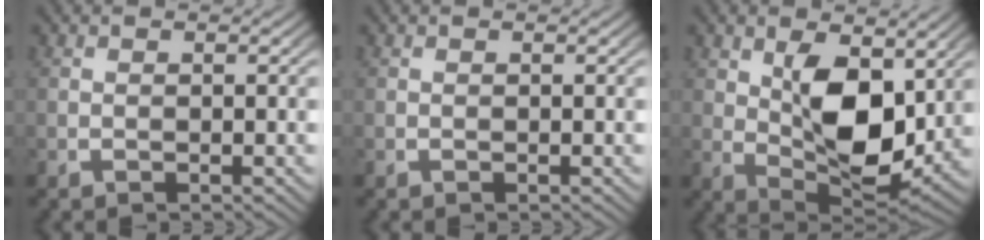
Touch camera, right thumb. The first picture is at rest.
{"total": 0.0}
{"total": 8.6, "force": [0.7, 4.6, 7.2], "torque": [-0.139, -0.041, 0.031]}